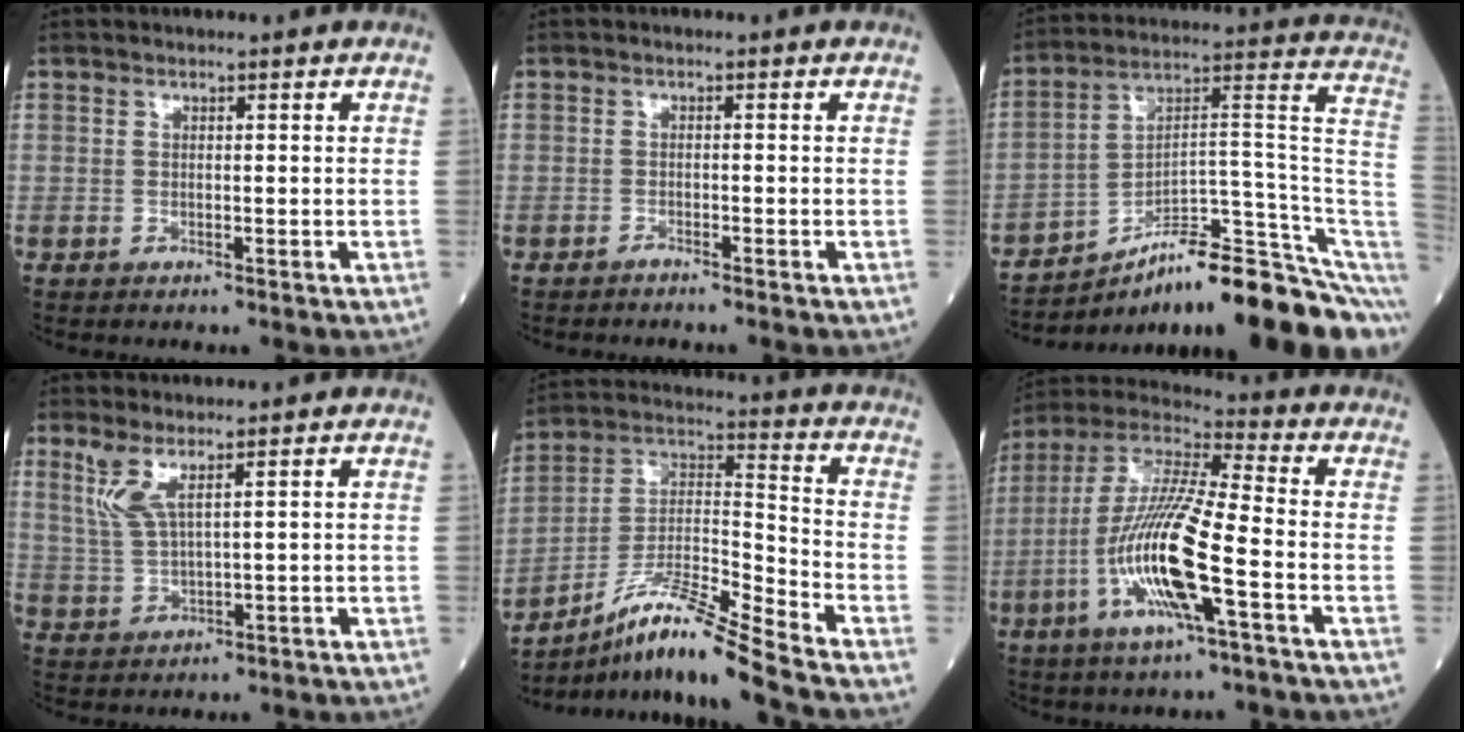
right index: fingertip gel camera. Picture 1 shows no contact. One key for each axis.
{"total": 1.1, "fx": -1.0, "fy": -0.2, "fz": 0.4, "tx": -0.009, "ty": 0.001, "tz": -0.016}
{"total": 22.3, "fx": -13.6, "fy": 3.3, "fz": 17.4, "tx": -0.161, "ty": 0.064, "tz": -0.203}
{"total": 4.5, "fx": 2.5, "fy": 0.6, "fz": 3.7, "tx": -0.092, "ty": 0.002, "tz": 0.061}
{"total": 13.6, "fx": -11.1, "fy": -1.6, "fz": 7.7, "tx": -0.146, "ty": 0.005, "tz": -0.202}
{"total": 16.0, "fx": -4.8, "fy": 1.3, "fz": 15.2, "tx": -0.316, "ty": -0.008, "tz": -0.098}